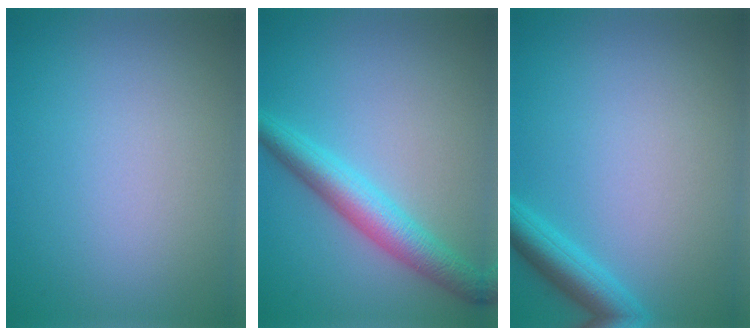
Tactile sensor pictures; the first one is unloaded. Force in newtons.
{"total": 4.5, "press": 4.5, "slide": 0.1}
{"total": 3.2, "press": 3.2, "slide": 0.3}